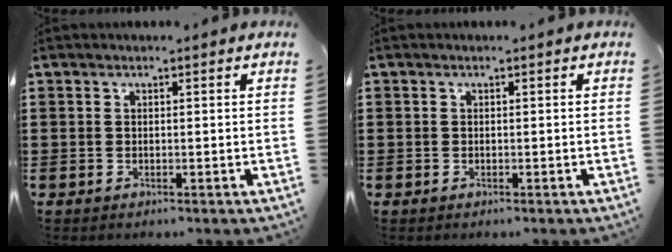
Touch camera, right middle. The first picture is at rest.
{"total": 0.6, "force": [-0.2, 0.6, 0.0], "torque": [-0.001, 0.004, -0.006]}